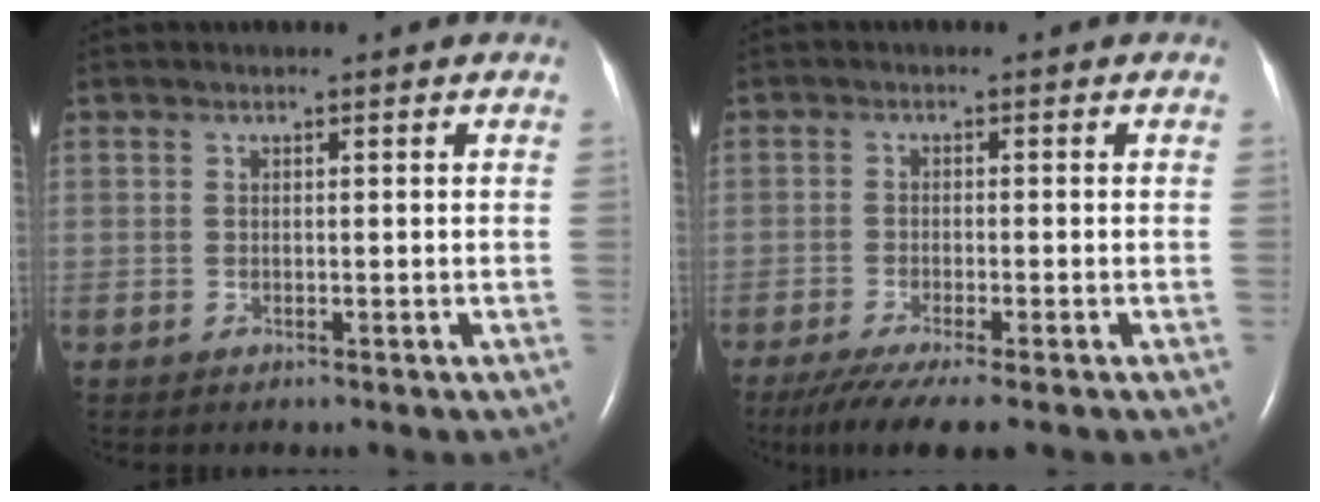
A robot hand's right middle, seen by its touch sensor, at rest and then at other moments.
{"total": 7.6, "force": [-5.6, 0.5, 5.1], "torque": [-0.086, -0.021, -0.091]}